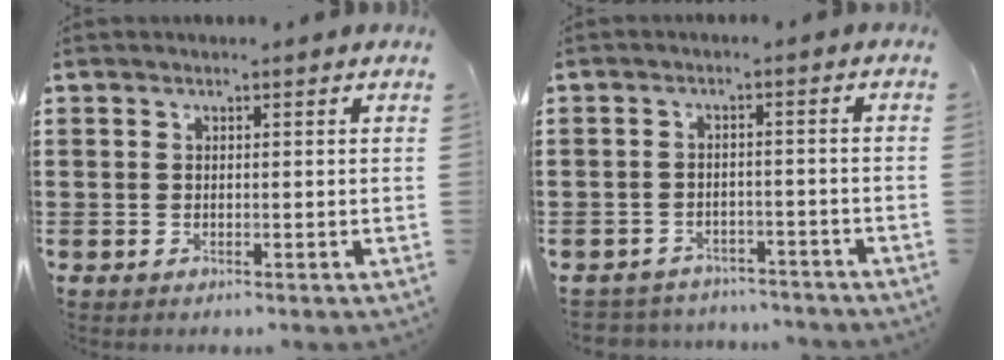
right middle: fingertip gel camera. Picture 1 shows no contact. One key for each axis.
{"total": 2.9, "fx": -2.8, "fy": 0.4, "fz": -0.5, "tx": -0.001, "ty": -0.001, "tz": -0.063}